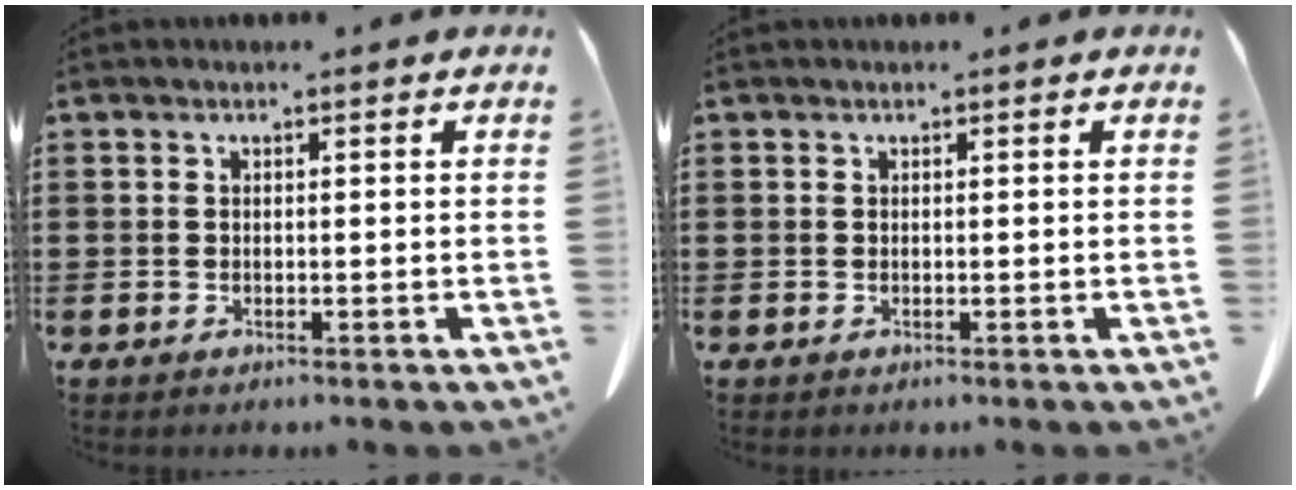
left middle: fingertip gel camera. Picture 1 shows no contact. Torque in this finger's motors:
{"motor_torque": [-0.26, 0.21, -0.03, 0.00]}